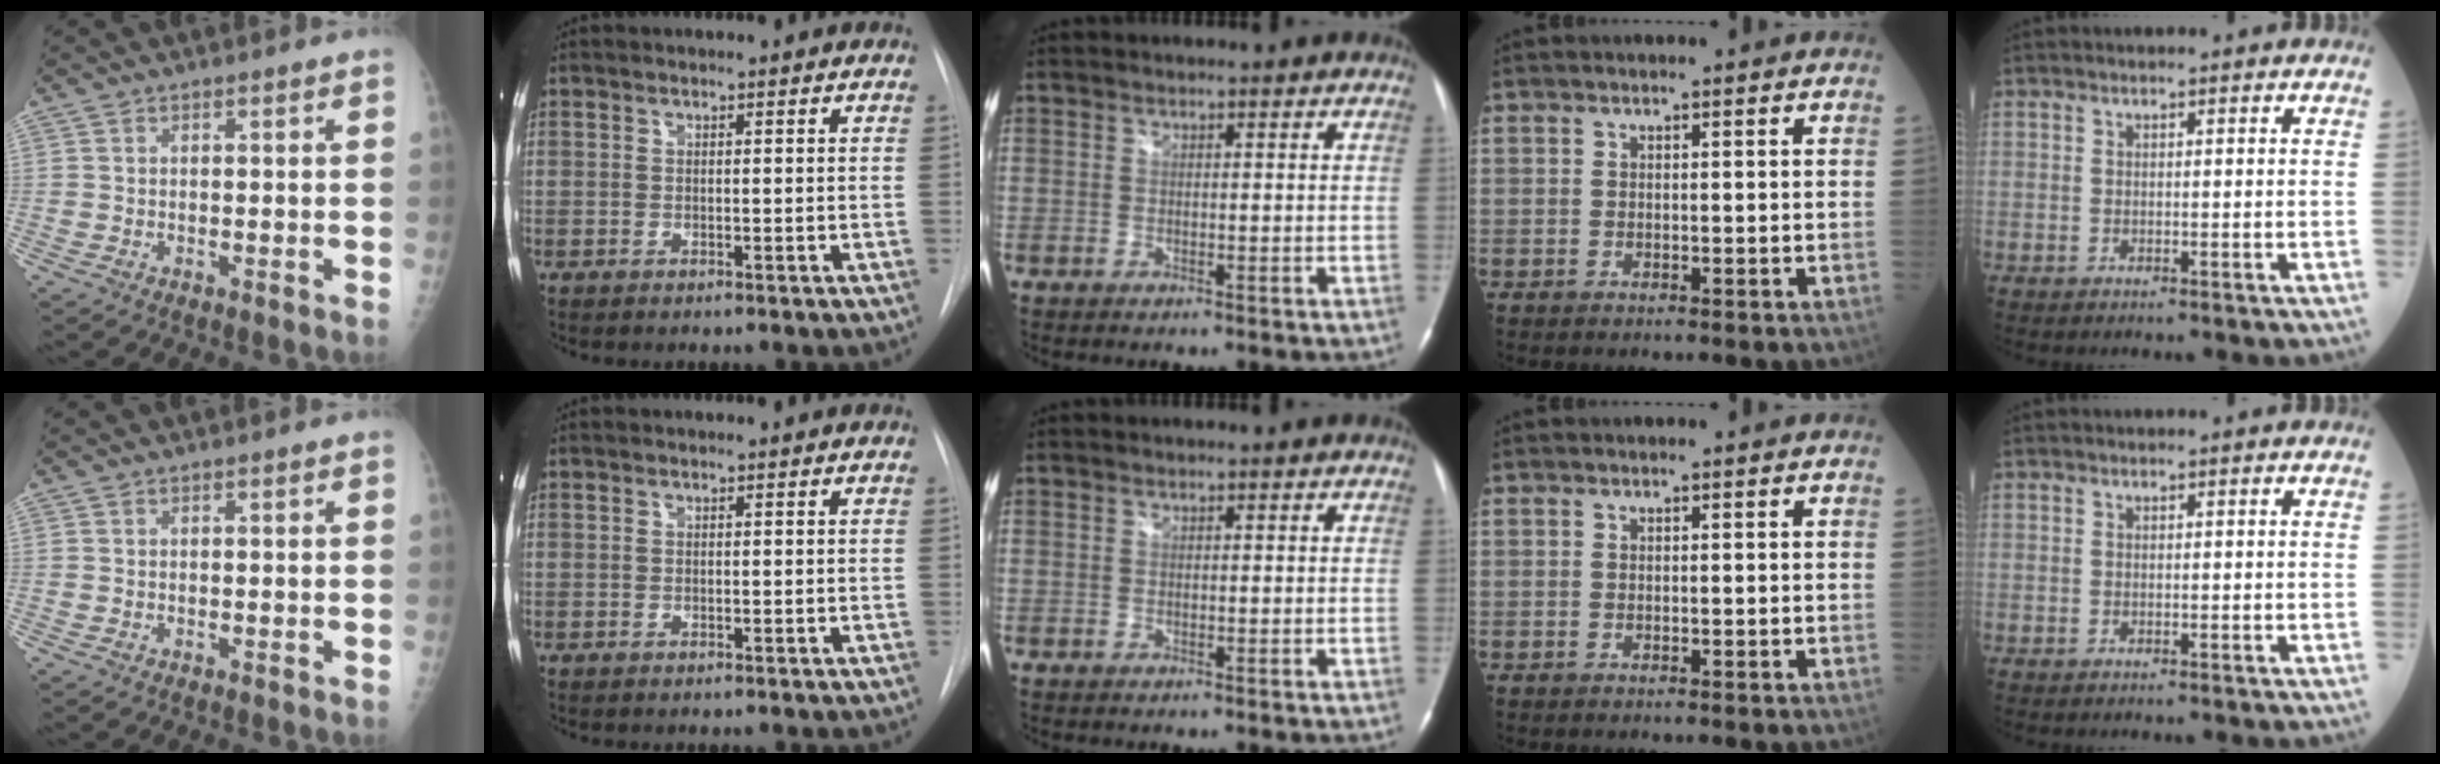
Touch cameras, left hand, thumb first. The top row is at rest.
{}